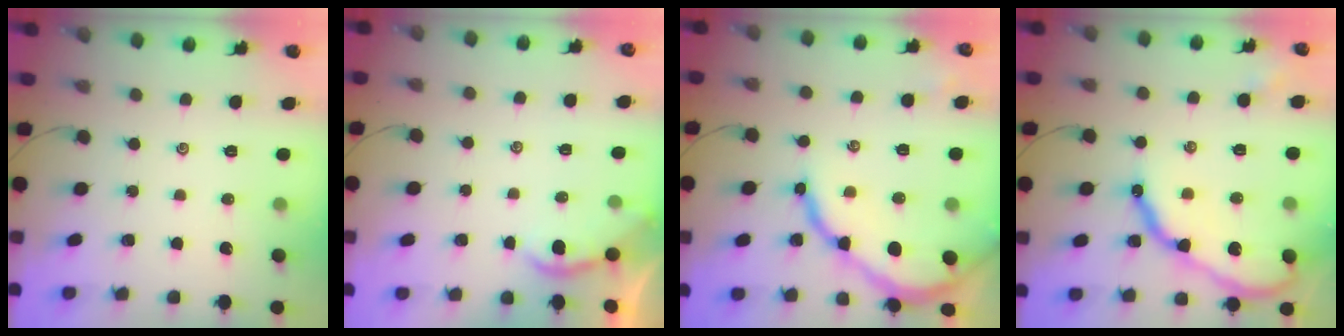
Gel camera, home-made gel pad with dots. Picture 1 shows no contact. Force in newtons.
{"total": 1.3, "press": 1.3, "slide": 0.3}
{"total": 11.0, "press": 11.0, "slide": 1.3}
{"total": 15.8, "press": 15.7, "slide": 1.3}